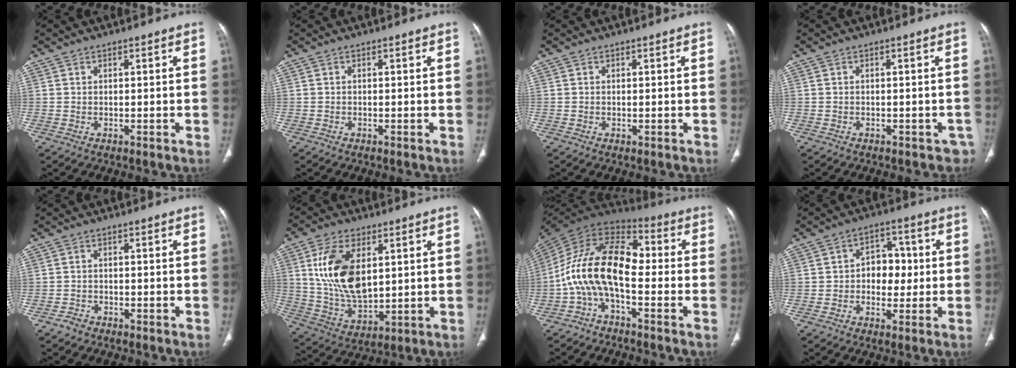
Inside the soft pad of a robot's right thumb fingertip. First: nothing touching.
{"total": 0.0}
{"total": 0.0}
{"total": 3.8, "force": [-2.9, 2.4, 0.9], "torque": [0.009, 0.015, -0.032]}
{"total": 1.6, "force": [-1.3, 0.9, 0.3], "torque": [-0.011, 0.004, -0.026]}
{"total": 15.3, "force": [3.9, 8.6, 12.1], "torque": [-0.218, -0.017, 0.087]}
{"total": 15.9, "force": [-2.9, 8.3, 13.2], "torque": [-0.236, 0.071, -0.067]}
{"total": 7.4, "force": [0.0, 5.5, 4.9], "torque": [-0.029, 0.016, -0.005]}